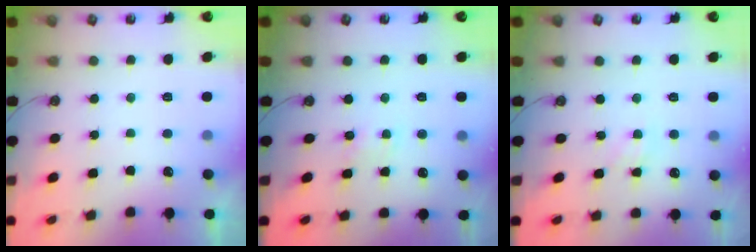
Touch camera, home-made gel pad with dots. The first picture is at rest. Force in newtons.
{"total": 2.5, "press": 2.5, "slide": 0.3}
{"total": 1.9, "press": 1.9, "slide": 0.2}